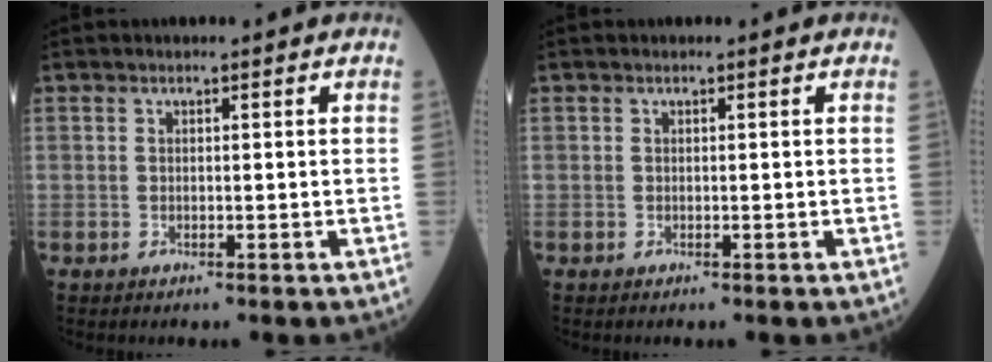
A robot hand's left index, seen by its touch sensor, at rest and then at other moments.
{"total": 0.0}